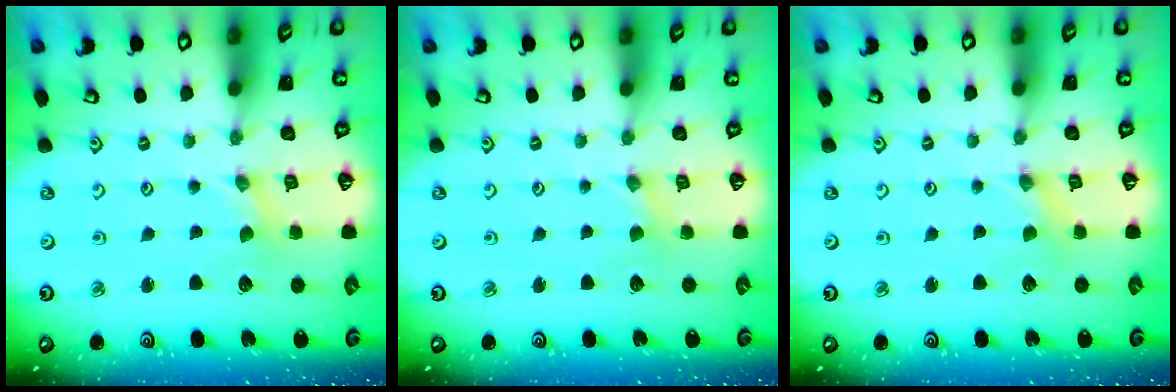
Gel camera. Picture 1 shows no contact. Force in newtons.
{"total": 1.6, "press": 1.5, "slide": 0.3}
{"total": 0.0}